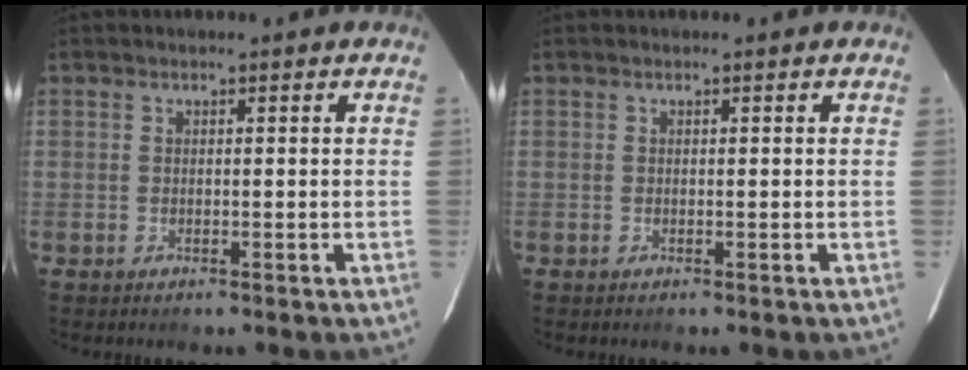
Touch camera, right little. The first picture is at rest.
{"total": 0.0}